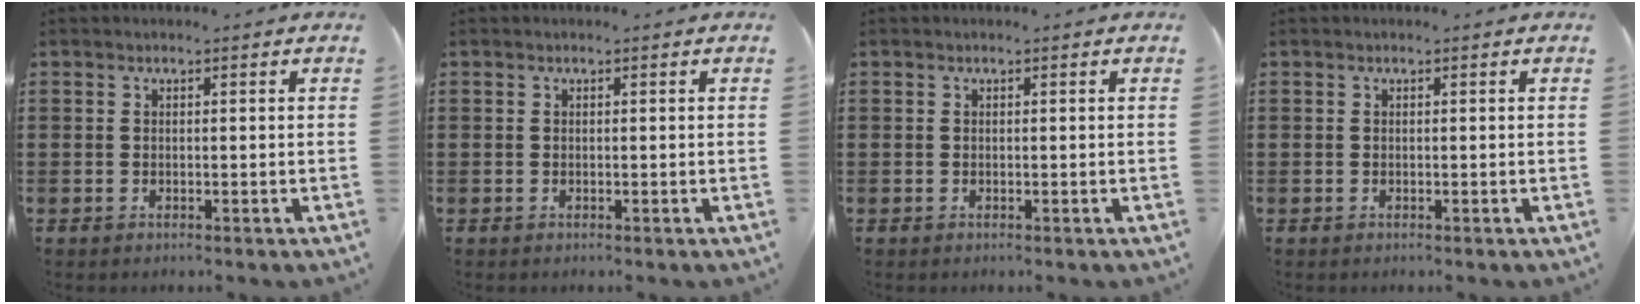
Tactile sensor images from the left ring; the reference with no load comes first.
{"total": 0.0}
{"total": 0.0}
{"total": 0.0}